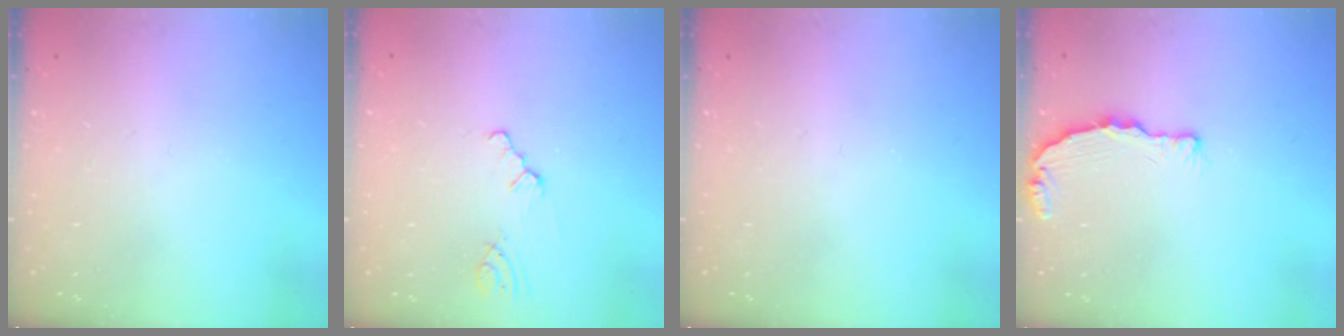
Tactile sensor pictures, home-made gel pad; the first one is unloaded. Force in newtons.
{"total": 1.3, "press": 1.3, "slide": 0.3}
{"total": 0.0}
{"total": 4.8, "press": 4.8, "slide": 0.4}